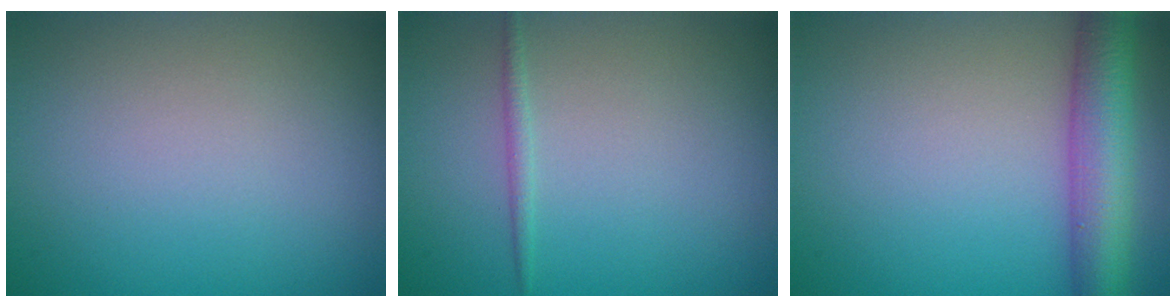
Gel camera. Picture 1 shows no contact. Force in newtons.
{"total": 0.8, "press": 0.8, "slide": 0.1}
{"total": 5.9, "press": 5.9, "slide": 0.2}